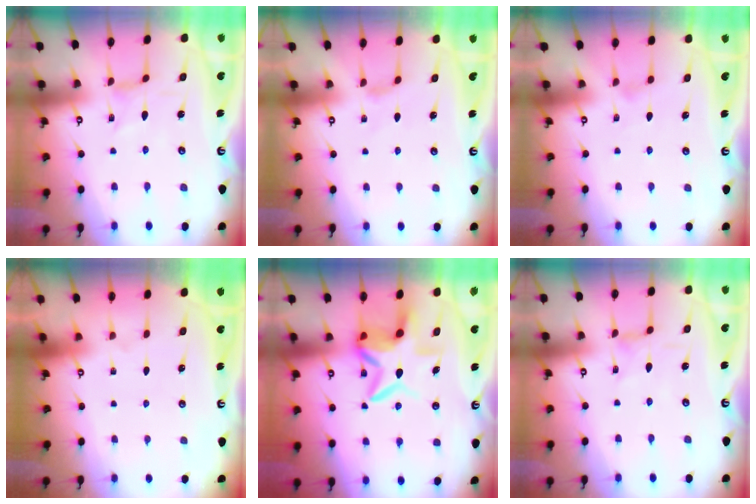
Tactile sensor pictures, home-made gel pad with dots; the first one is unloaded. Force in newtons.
{"total": 1.4, "press": 1.3, "slide": 0.4}
{"total": 0.0}
{"total": 0.0}
{"total": 10.3, "press": 10.2, "slide": 1.6}
{"total": 1.1, "press": 1.1, "slide": 0.2}